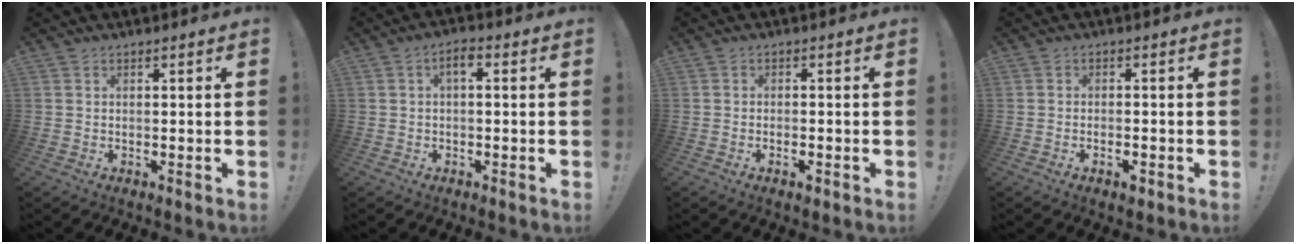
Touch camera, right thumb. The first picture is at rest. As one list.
[{"total": 3.5, "force": [0.0, 1.2, 3.3], "torque": [-0.062, 0.010, -0.001]}, {"total": 2.1, "force": [-1.3, 0.6, 1.5], "torque": [-0.021, 0.005, -0.020]}, {"total": 2.4, "force": [-1.5, 0.8, 1.7], "torque": [-0.016, 0.003, -0.024]}]